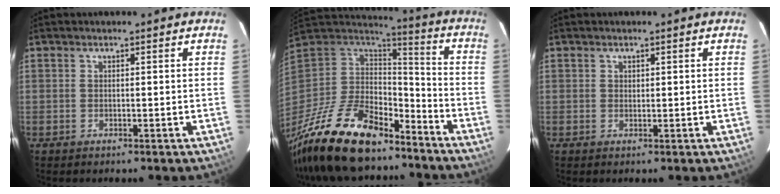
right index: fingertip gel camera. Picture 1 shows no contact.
{"total": 25.0, "force": [-18.4, 9.9, 13.7], "torque": [-0.289, -0.024, -0.310]}
{"total": 0.6, "force": [0.3, 0.5, 0.1], "torque": [0.000, 0.003, 0.005]}